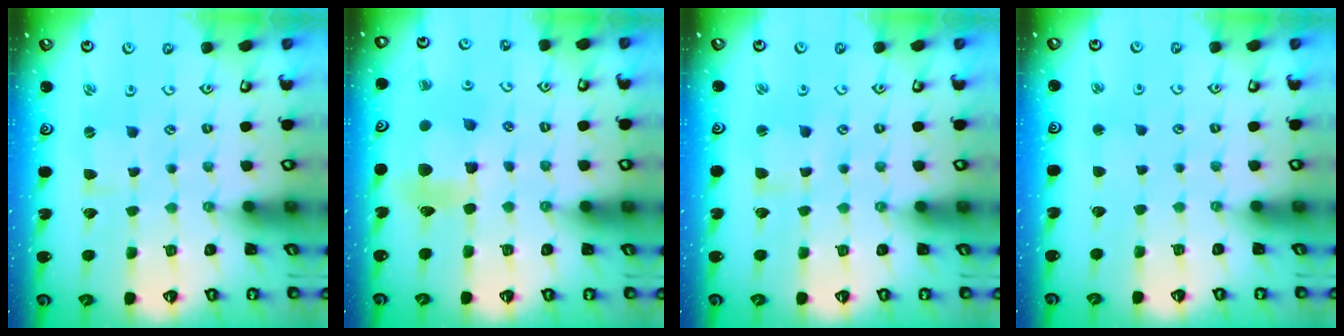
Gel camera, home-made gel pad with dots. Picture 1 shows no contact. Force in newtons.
{"total": 10.7, "press": 10.6, "slide": 1.4}
{"total": 2.6, "press": 2.5, "slide": 0.3}
{"total": 1.6, "press": 1.5, "slide": 0.2}